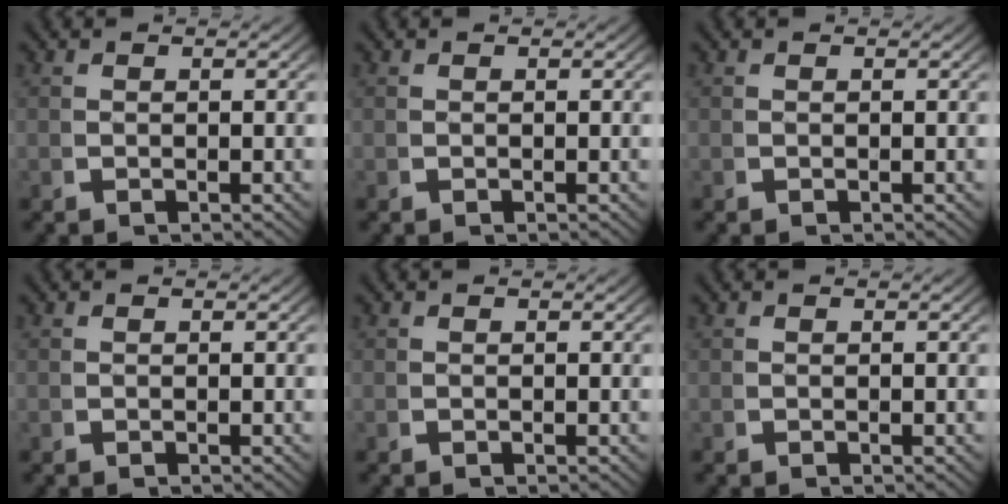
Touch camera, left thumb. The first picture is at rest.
{"total": 0.0}
{"total": 0.0}
{"total": 0.0}
{"total": 0.0}
{"total": 0.0}